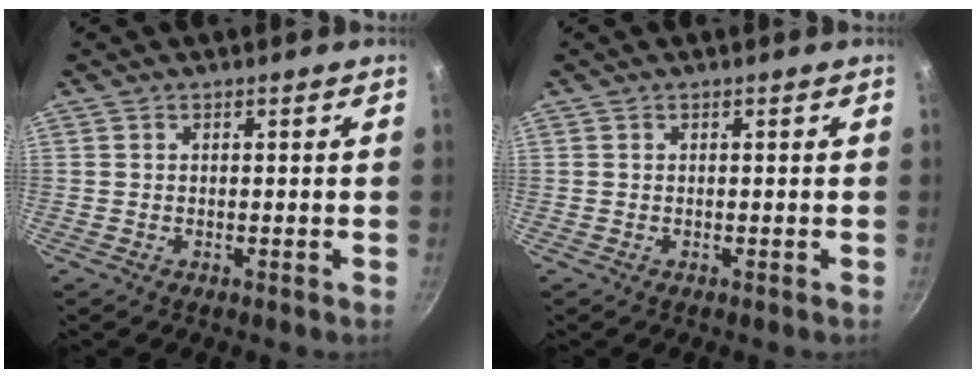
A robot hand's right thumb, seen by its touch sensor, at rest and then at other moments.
{"total": 0.0}